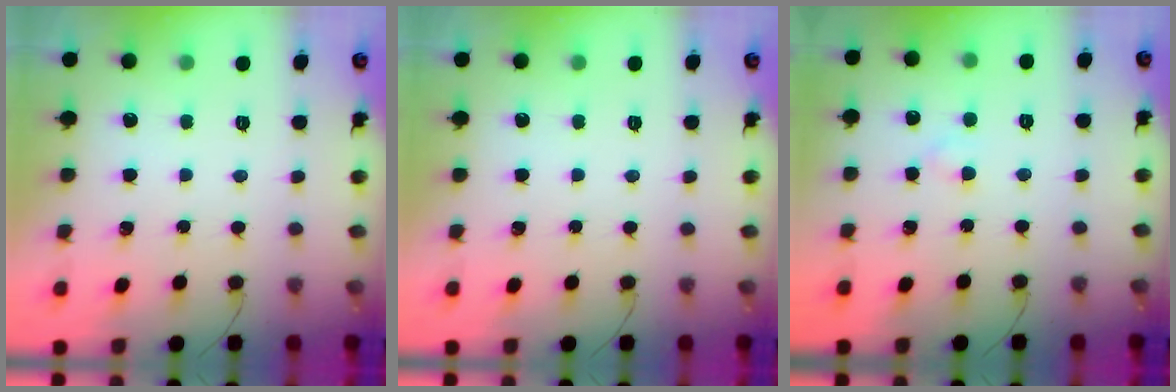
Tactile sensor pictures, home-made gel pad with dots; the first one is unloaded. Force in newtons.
{"total": 0.0}
{"total": 2.3, "press": 2.1, "slide": 1.0}